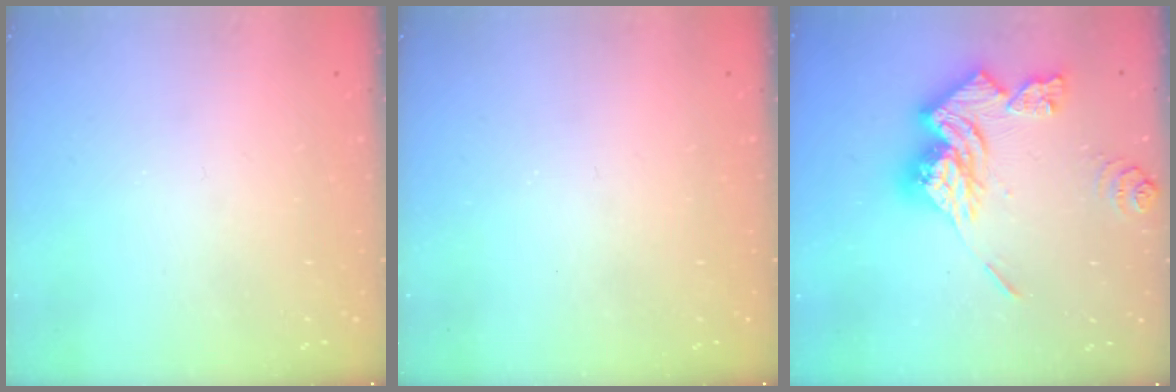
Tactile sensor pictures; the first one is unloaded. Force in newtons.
{"total": 0.0}
{"total": 18.2, "press": 18.1, "slide": 2.0}